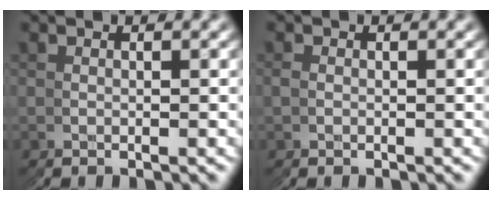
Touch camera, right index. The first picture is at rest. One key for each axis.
{"total": 0.9, "fx": -0.2, "fy": -0.3, "fz": -0.9, "tx": 0.010, "ty": 0.000, "tz": -0.004}